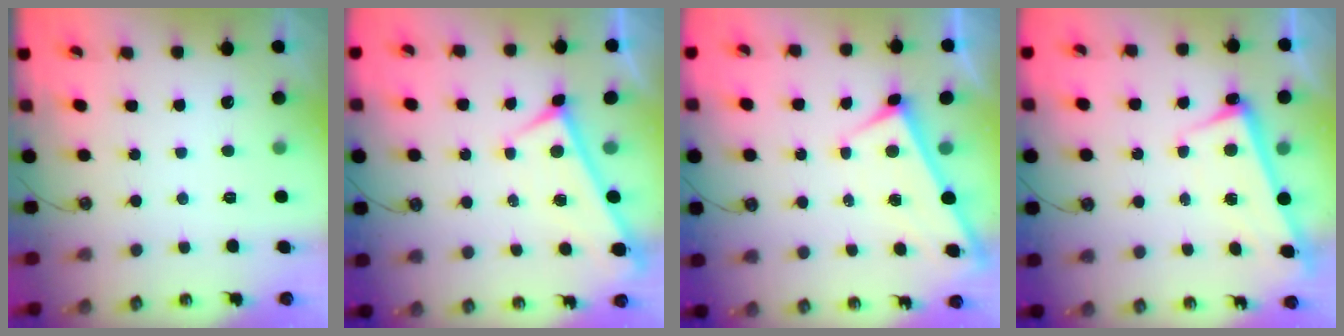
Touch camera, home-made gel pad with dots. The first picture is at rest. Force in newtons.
{"total": 0.0}
{"total": 1.2, "press": 1.1, "slide": 0.4}
{"total": 2.6, "press": 2.4, "slide": 0.9}